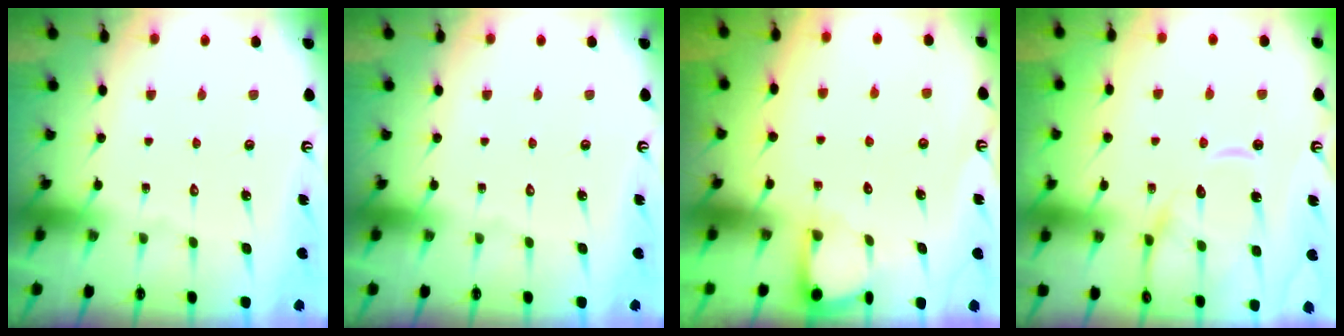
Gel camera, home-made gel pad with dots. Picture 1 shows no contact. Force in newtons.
{"total": 0.0}
{"total": 2.8, "press": 2.8, "slide": 0.1}
{"total": 14.0, "press": 13.9, "slide": 1.4}